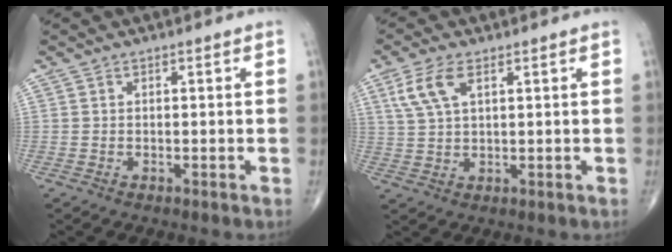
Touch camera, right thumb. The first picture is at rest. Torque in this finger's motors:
{"motor_torque": [-0.36, 0.52, 0.08, 0.00, 0.07]}